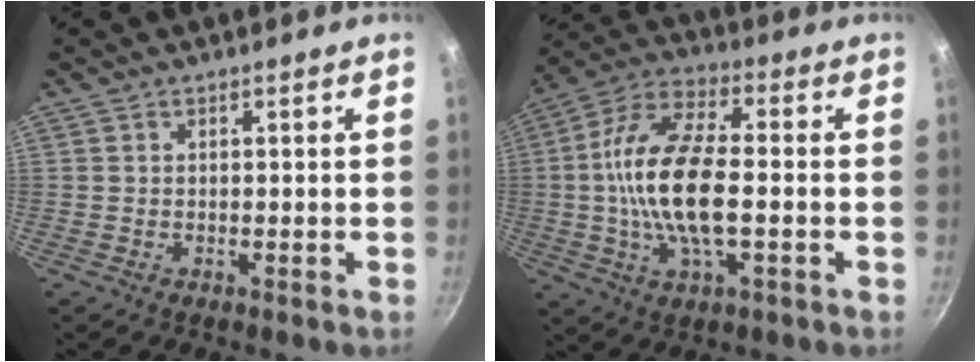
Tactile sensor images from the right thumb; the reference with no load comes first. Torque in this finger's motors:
{"motor_torque": [1.69, 2.61, 2.12, -0.65, 0.52]}